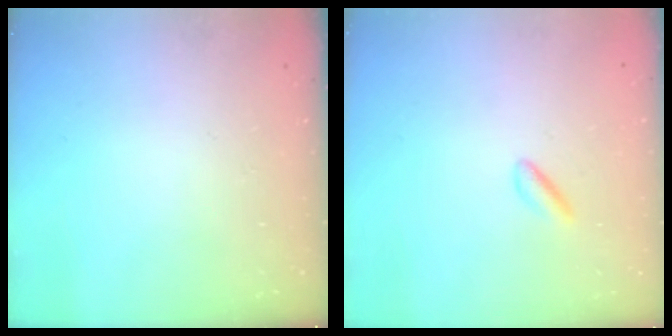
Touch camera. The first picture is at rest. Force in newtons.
{"total": 1.8, "press": 1.6, "slide": 0.9}